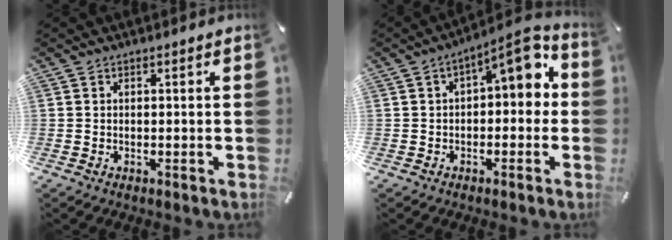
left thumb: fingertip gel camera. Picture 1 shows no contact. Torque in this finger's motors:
{"motor_torque": [0.06, 0.34, 0.66, 0.49, 0.10]}